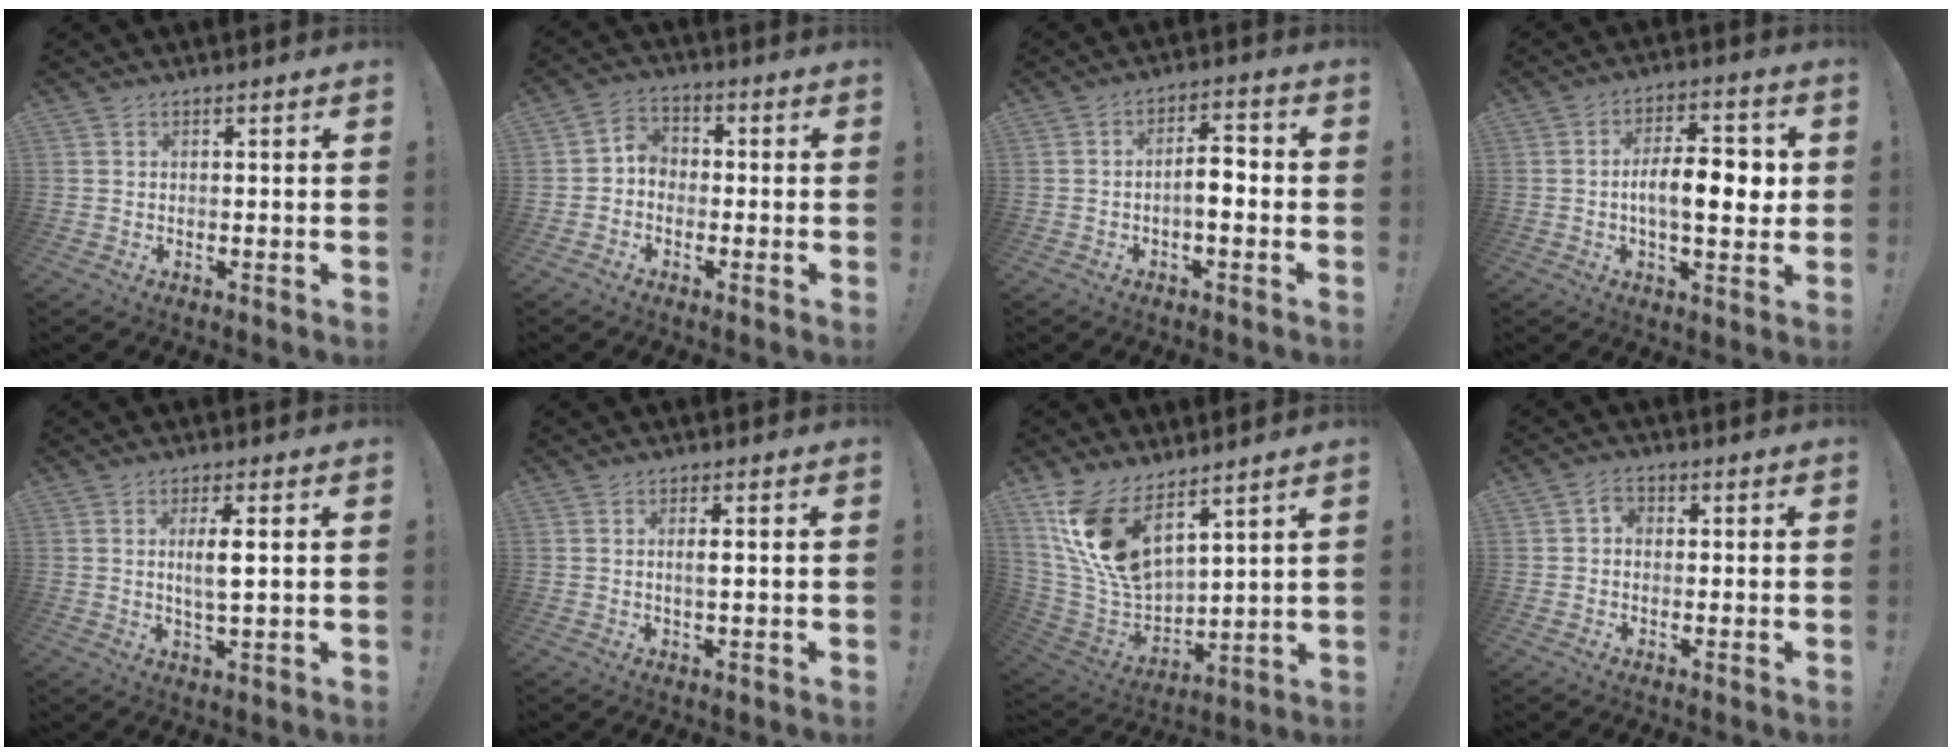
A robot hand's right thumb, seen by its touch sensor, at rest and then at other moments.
{"total": 4.7, "force": [-2.0, 3.8, 1.9], "torque": [-0.039, 0.021, -0.033]}
{"total": 6.7, "force": [-1.6, 2.8, 5.9], "torque": [-0.092, 0.011, -0.029]}
{"total": 12.0, "force": [-0.4, 5.3, 10.7], "torque": [-0.174, 0.008, -0.012]}
{"total": 5.3, "force": [0.9, 1.3, 5.0], "torque": [-0.082, -0.007, 0.012]}
{"total": 2.0, "force": [0.1, 0.3, 2.0], "torque": [-0.023, -0.007, -0.002]}
{"total": 17.0, "force": [10.4, 8.3, 10.5], "torque": [-0.214, -0.070, 0.197]}
{"total": 2.9, "force": [-0.2, 2.4, 1.7], "torque": [-0.028, 0.008, -0.004]}